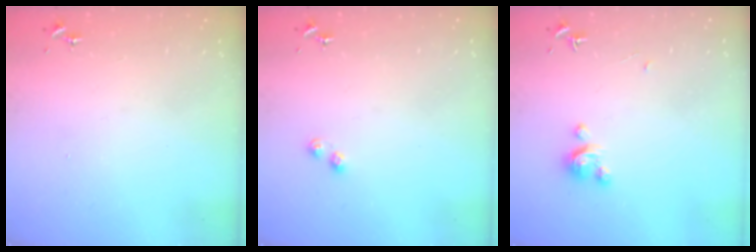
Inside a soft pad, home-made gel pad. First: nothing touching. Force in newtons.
{"total": 3.4, "press": 3.4, "slide": 0.4}
{"total": 3.8, "press": 3.8, "slide": 0.3}